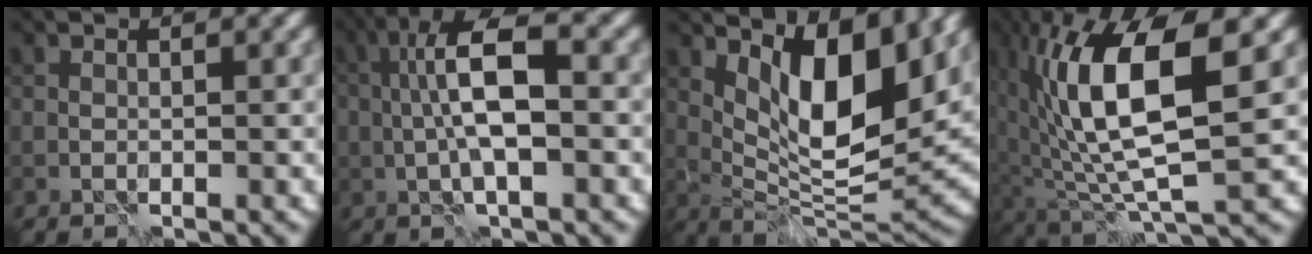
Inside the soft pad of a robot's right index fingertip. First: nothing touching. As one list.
[{"total": 6.6, "force": [0.3, 2.1, 6.2], "torque": [-0.118, 0.016, -0.003]}, {"total": 9.7, "force": [3.9, 3.9, 7.9], "torque": [-0.127, -0.014, 0.073]}, {"total": 10.9, "force": [2.2, 4.0, 9.9], "torque": [-0.190, 0.002, 0.041]}]